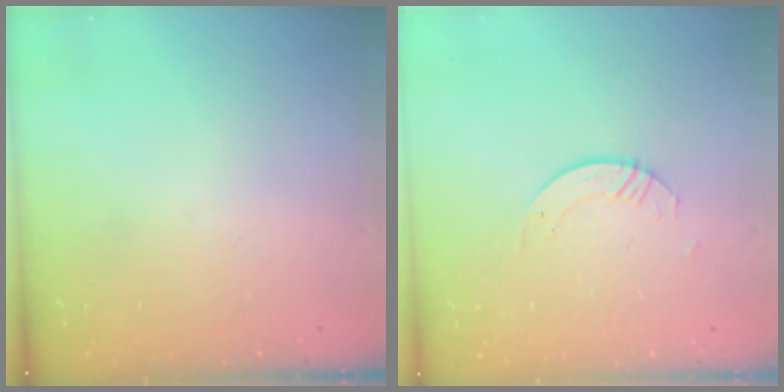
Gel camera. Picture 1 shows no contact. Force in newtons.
{"total": 2.2, "press": 2.2, "slide": 0.2}